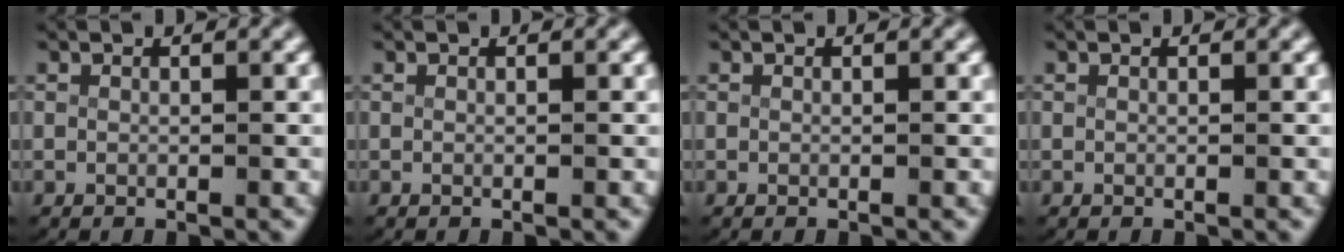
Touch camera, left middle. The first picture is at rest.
{"total": 0.0}
{"total": 0.0}
{"total": 0.0}